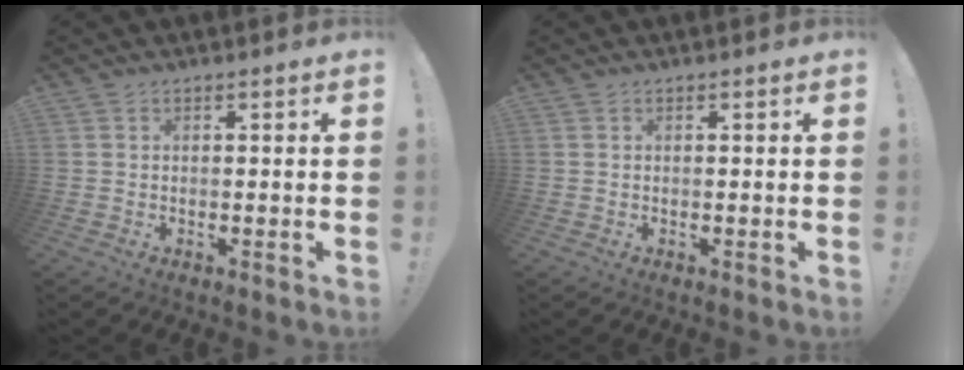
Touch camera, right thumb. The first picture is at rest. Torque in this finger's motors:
{"motor_torque": [-0.03, 0.03, -0.01, 0.01, 0.03]}